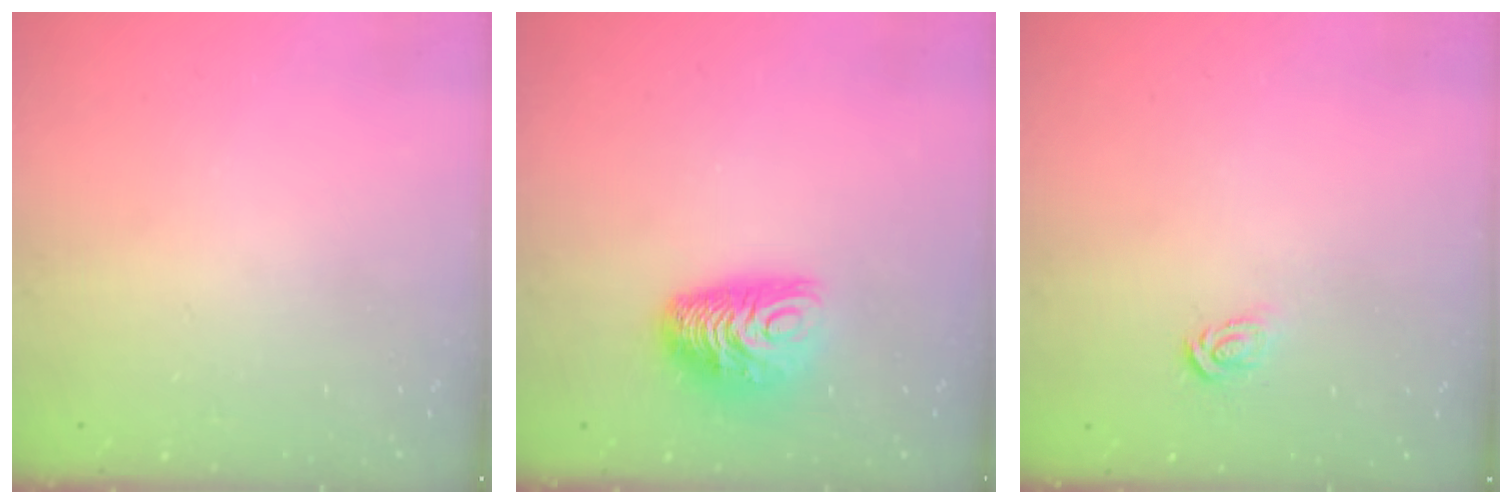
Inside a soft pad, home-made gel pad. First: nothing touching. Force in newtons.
{"total": 9.7, "press": 9.7, "slide": 0.4}
{"total": 2.9, "press": 2.9, "slide": 0.2}